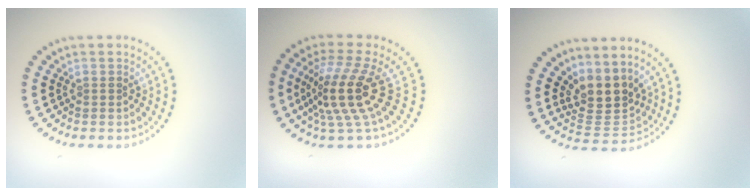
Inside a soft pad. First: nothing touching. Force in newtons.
{"total": 5.1, "press": 3.7, "slide": 3.6}
{"total": 3.8, "press": 2.9, "slide": 2.4}